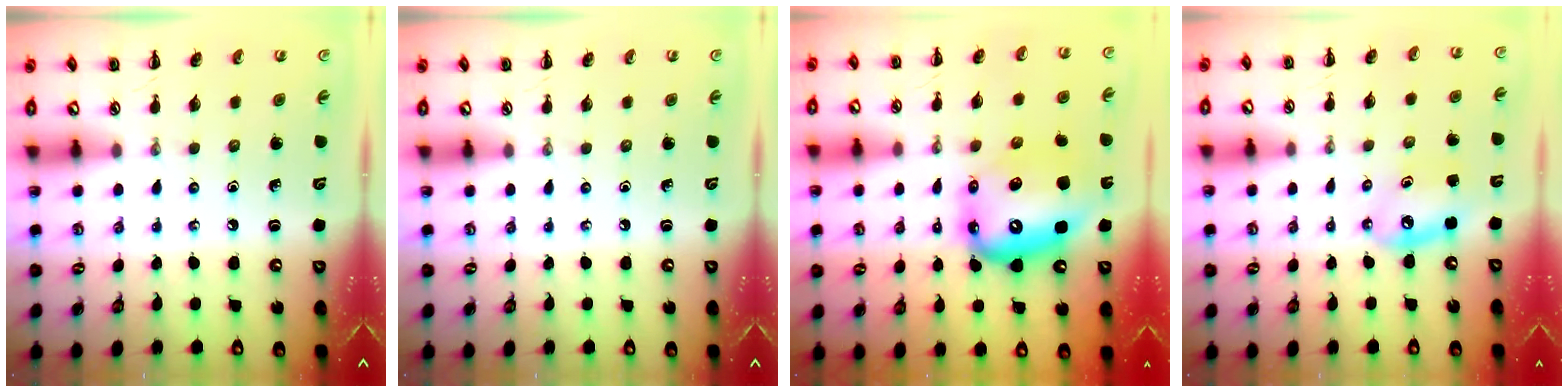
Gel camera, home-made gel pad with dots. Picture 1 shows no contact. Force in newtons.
{"total": 0.0}
{"total": 13.6, "press": 13.1, "slide": 3.7}
{"total": 7.5, "press": 7.3, "slide": 1.8}